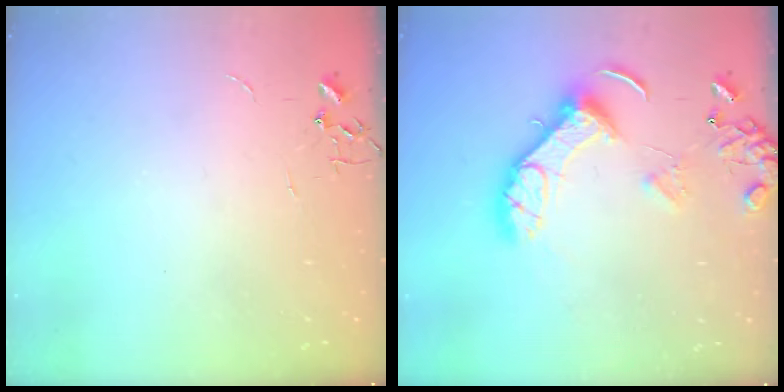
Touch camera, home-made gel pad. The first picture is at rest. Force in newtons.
{"total": 13.8, "press": 13.7, "slide": 1.3}